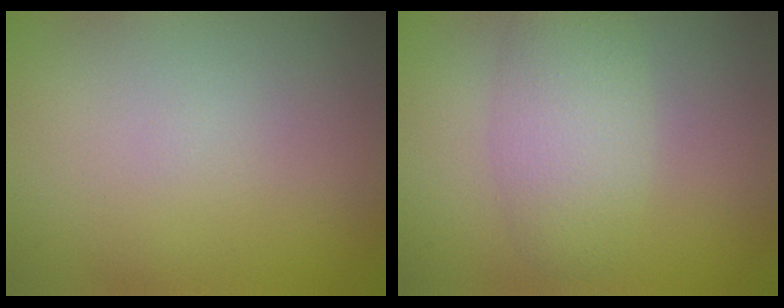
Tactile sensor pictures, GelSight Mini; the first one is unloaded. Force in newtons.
{"total": 4.0, "press": 4.0, "slide": 0.3}